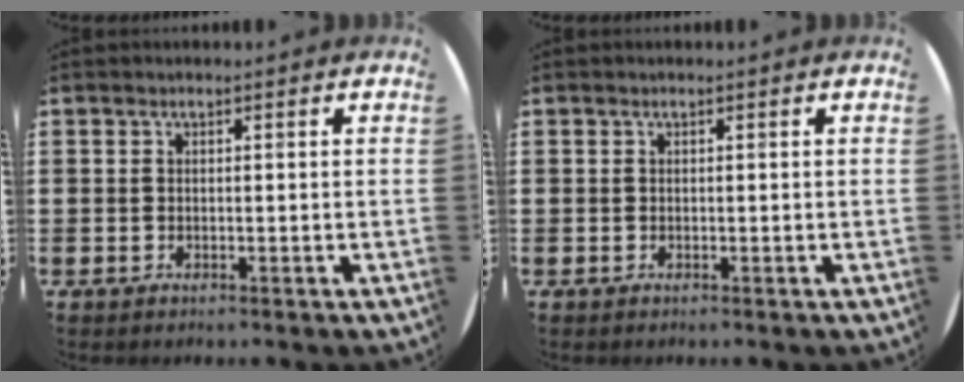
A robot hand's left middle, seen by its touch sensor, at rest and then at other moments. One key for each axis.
{"total": 0.0}